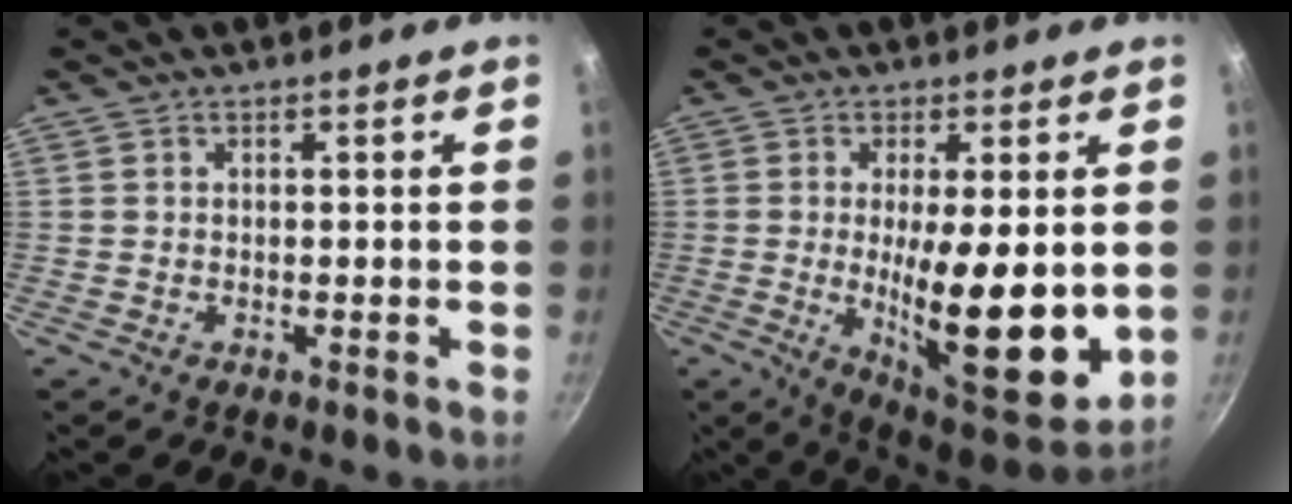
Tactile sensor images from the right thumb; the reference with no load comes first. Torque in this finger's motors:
{"motor_torque": [-0.30, 1.60, 1.75, 0.23, 0.22]}